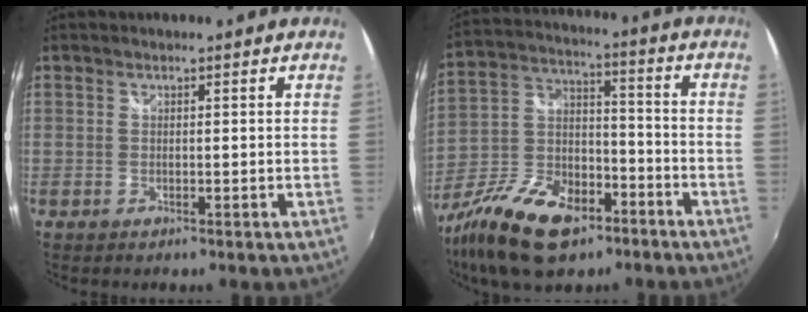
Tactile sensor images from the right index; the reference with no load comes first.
{"total": 21.1, "force": [-12.9, 10.6, 12.8], "torque": [-0.282, -0.018, -0.225]}